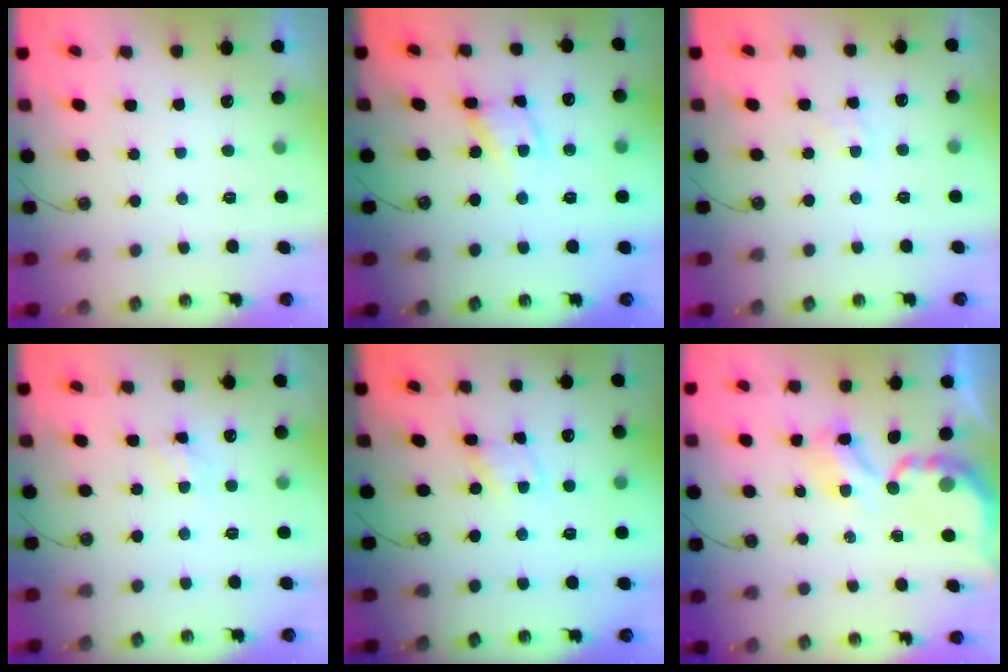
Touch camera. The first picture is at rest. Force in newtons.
{"total": 9.3, "press": 9.2, "slide": 0.7}
{"total": 4.2, "press": 4.1, "slide": 0.5}
{"total": 4.8, "press": 4.7, "slide": 0.7}
{"total": 1.8, "press": 1.8, "slide": 0.2}
{"total": 4.8, "press": 4.8, "slide": 0.3}